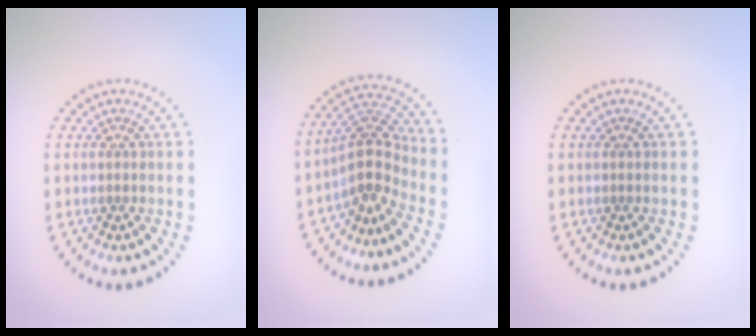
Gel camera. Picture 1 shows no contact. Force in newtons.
{"total": 3.6, "press": 2.9, "slide": 2.1}
{"total": 0.0}